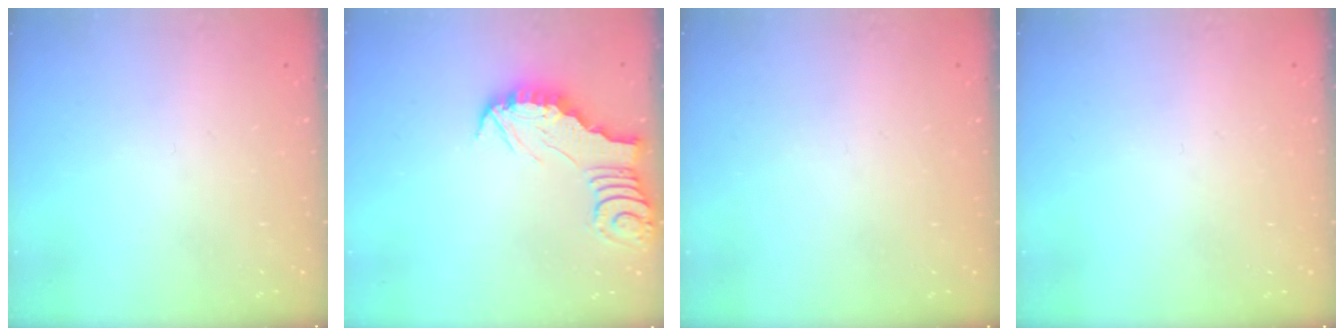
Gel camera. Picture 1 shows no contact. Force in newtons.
{"total": 2.9, "press": 2.9, "slide": 0.2}
{"total": 0.0}
{"total": 0.0}